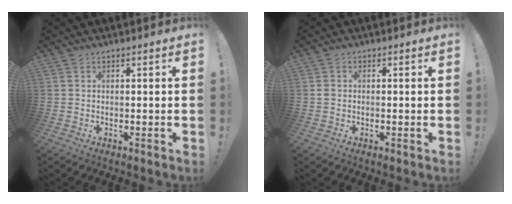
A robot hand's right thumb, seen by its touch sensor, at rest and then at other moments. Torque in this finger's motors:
{"motor_torque": [0.00, 0.18, 0.07, 0.05, 0.00]}